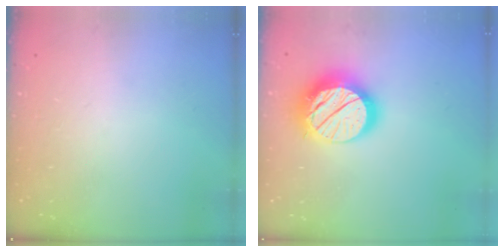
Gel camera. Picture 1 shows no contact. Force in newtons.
{"total": 19.0, "press": 18.9, "slide": 1.5}